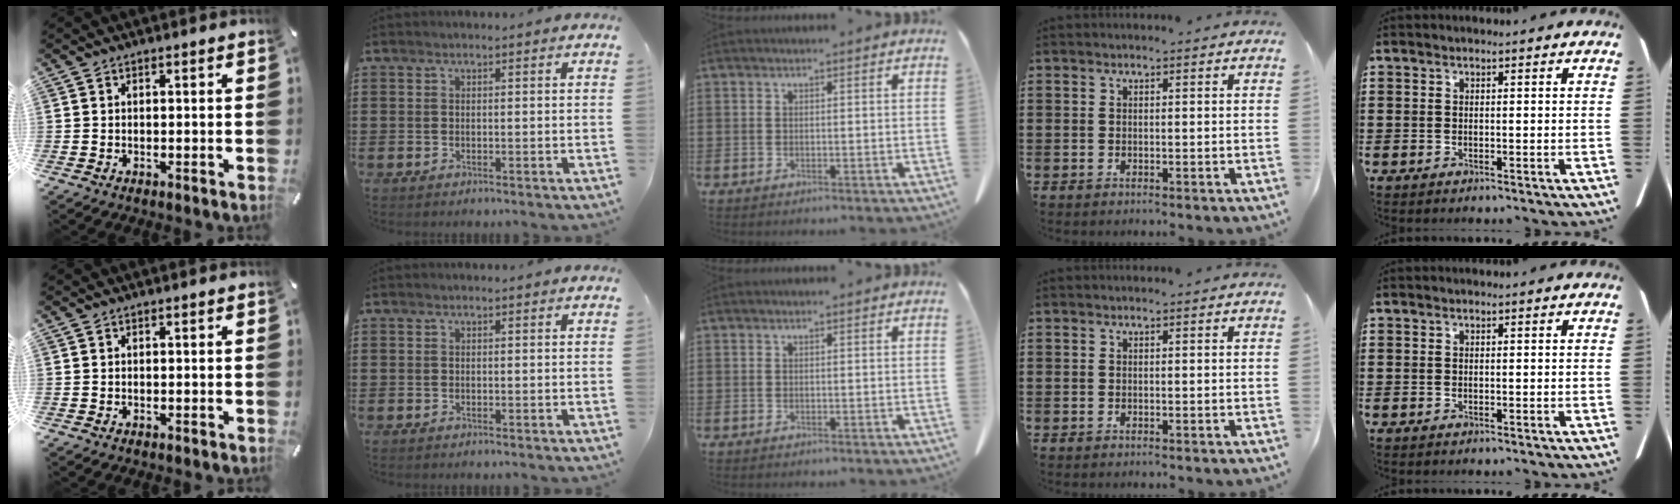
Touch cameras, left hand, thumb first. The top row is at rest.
{}